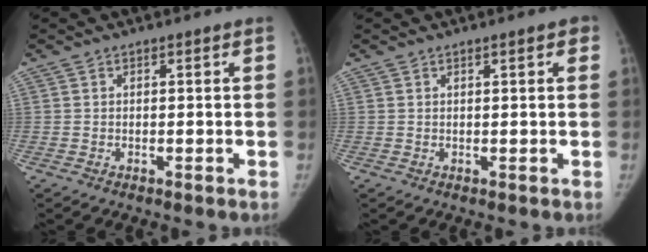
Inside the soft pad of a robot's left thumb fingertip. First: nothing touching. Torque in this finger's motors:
{"motor_torque": [-0.35, 0.09, 0.06, 0.47, -0.02]}